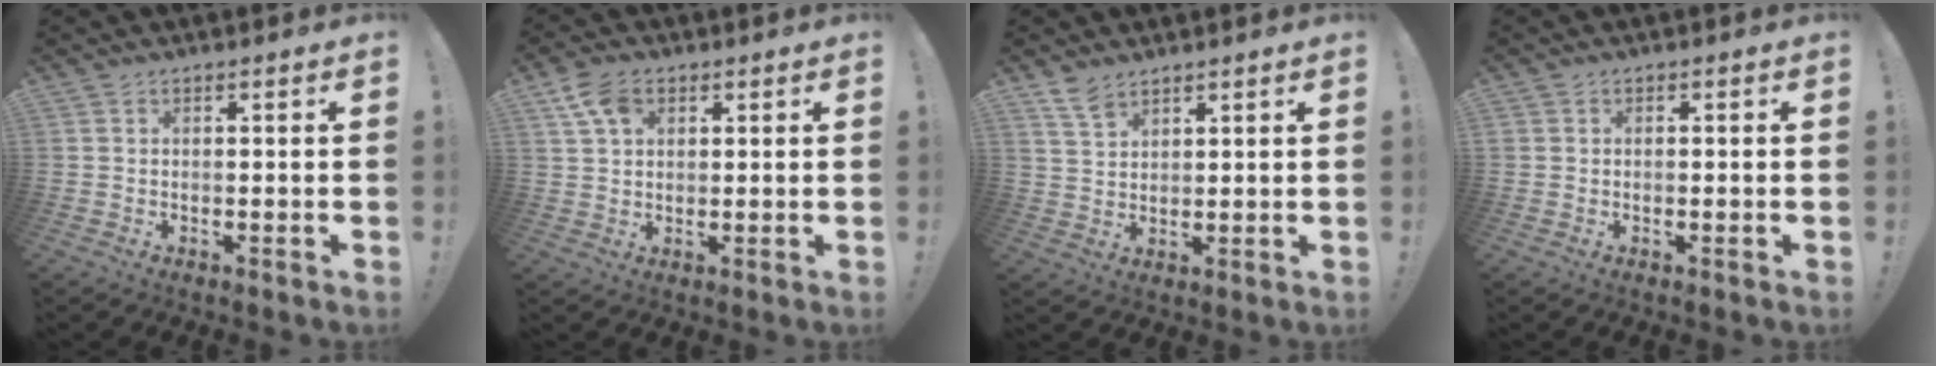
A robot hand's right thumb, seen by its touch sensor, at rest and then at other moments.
{"total": 7.4, "force": [3.5, 5.1, 4.1], "torque": [-0.071, -0.004, 0.071]}
{"total": 5.4, "force": [4.3, 2.4, 2.1], "torque": [-0.037, -0.024, 0.081]}
{"total": 0.6, "force": [-0.4, 0.5, 0.2], "torque": [-0.010, 0.004, -0.005]}